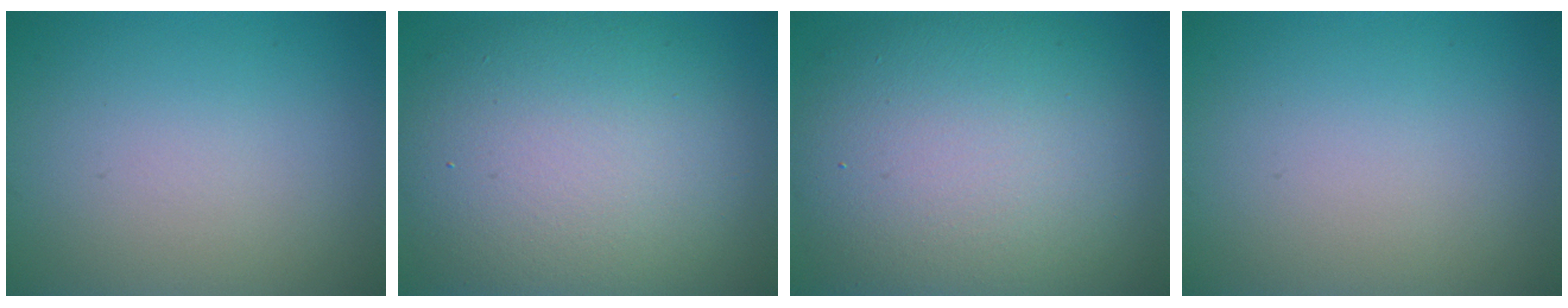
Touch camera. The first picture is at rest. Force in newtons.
{"total": 12.3, "press": 12.3, "slide": 0.9}
{"total": 13.0, "press": 13.0, "slide": 0.8}
{"total": 0.0}